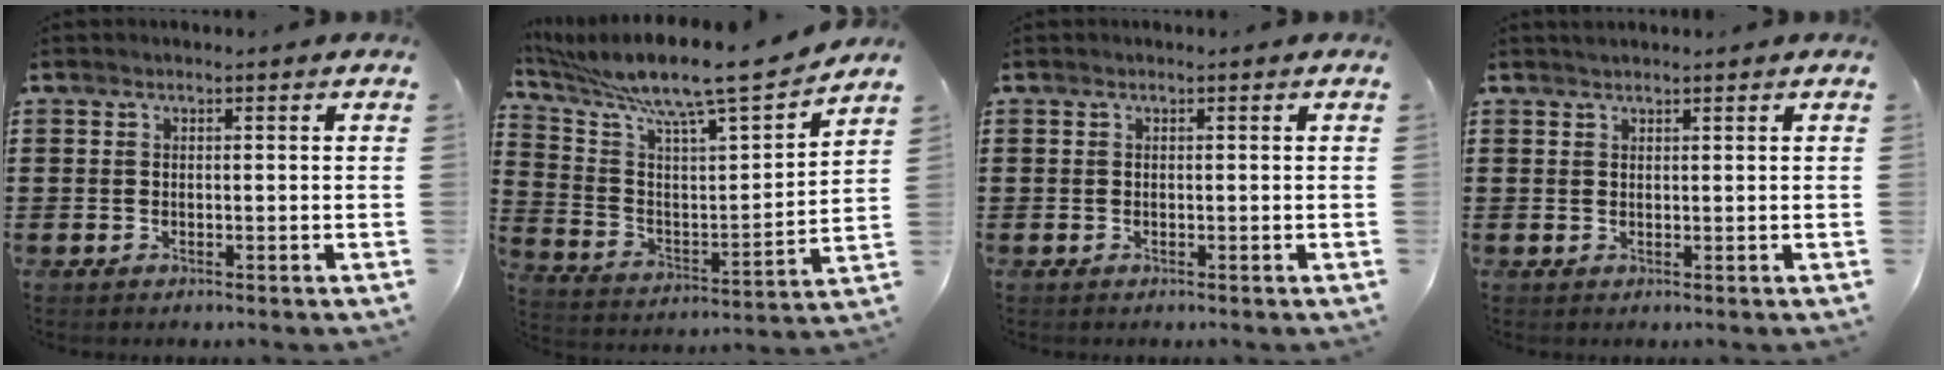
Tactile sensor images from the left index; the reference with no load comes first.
{"total": 9.7, "force": [8.4, 0.5, 4.8], "torque": [-0.123, -0.076, 0.132]}
{"total": 0.0}
{"total": 0.9, "force": [0.8, 0.1, 0.3], "torque": [-0.007, 0.000, 0.016]}